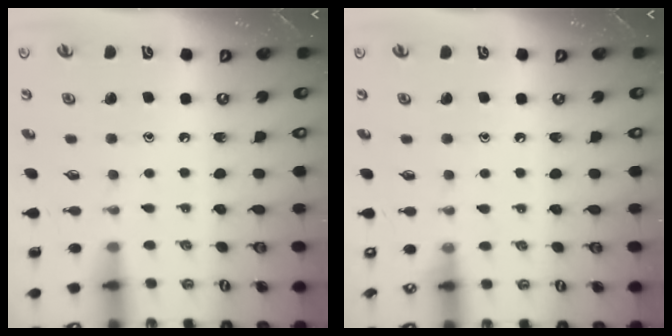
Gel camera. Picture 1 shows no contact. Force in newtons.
{"total": 3.0, "press": 2.9, "slide": 0.4}